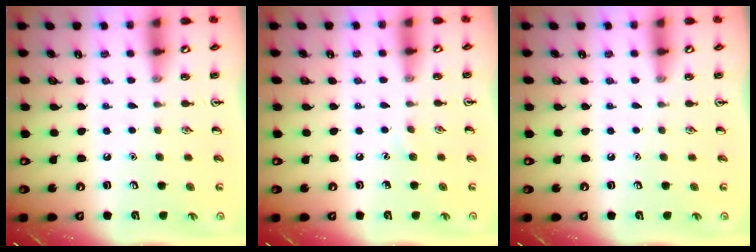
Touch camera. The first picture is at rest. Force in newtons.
{"total": 3.6, "press": 3.5, "slide": 1.0}
{"total": 0.0}